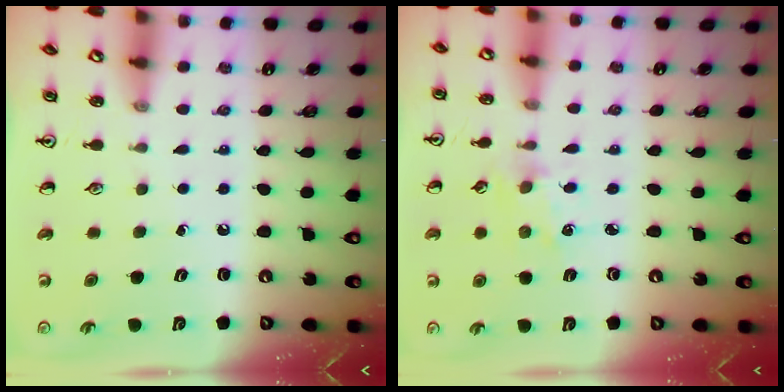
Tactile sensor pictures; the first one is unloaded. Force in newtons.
{"total": 1.4, "press": 1.3, "slide": 0.2}